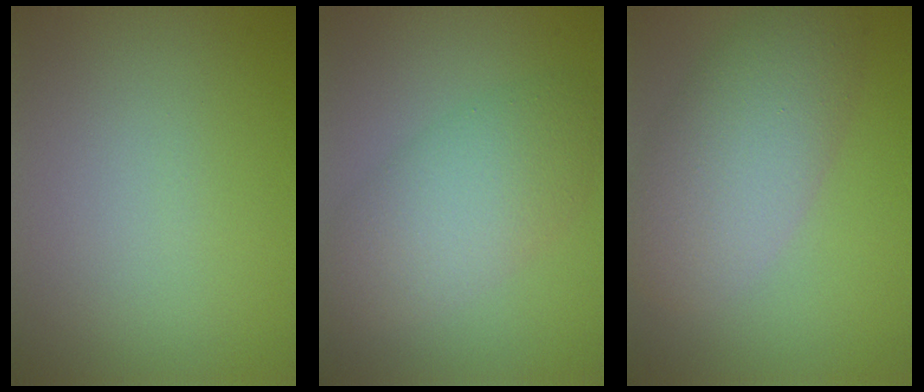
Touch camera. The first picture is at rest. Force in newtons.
{"total": 5.6, "press": 5.6, "slide": 0.2}
{"total": 6.7, "press": 6.7, "slide": 0.4}